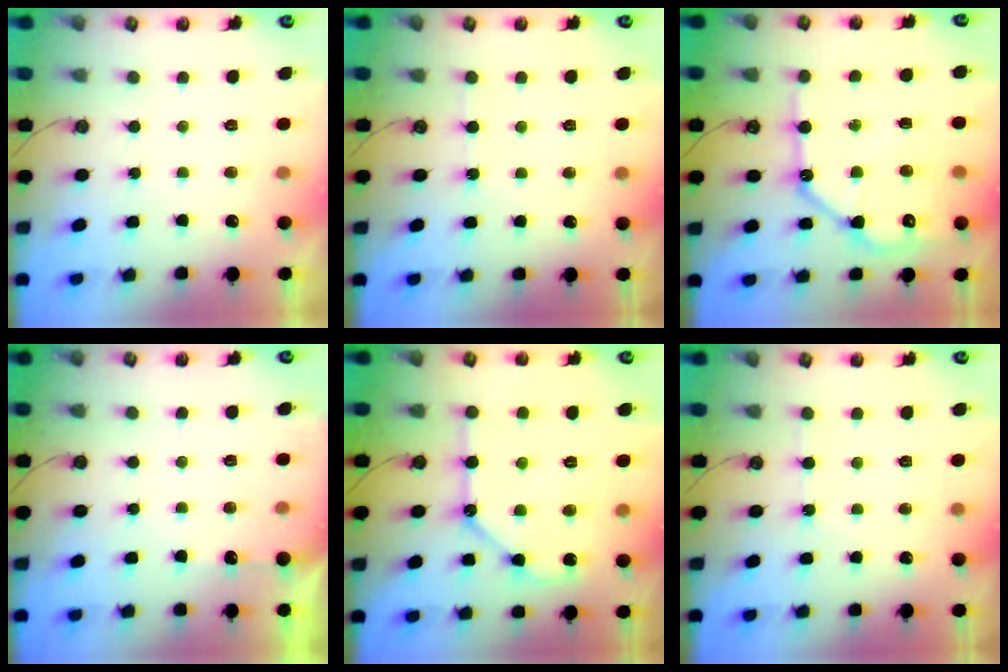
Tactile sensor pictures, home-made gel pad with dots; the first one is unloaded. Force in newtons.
{"total": 2.5, "press": 2.4, "slide": 0.5}
{"total": 16.6, "press": 16.5, "slide": 1.4}
{"total": 2.9, "press": 2.8, "slide": 0.4}
{"total": 12.1, "press": 12.1, "slide": 0.4}
{"total": 2.5, "press": 2.4, "slide": 0.5}